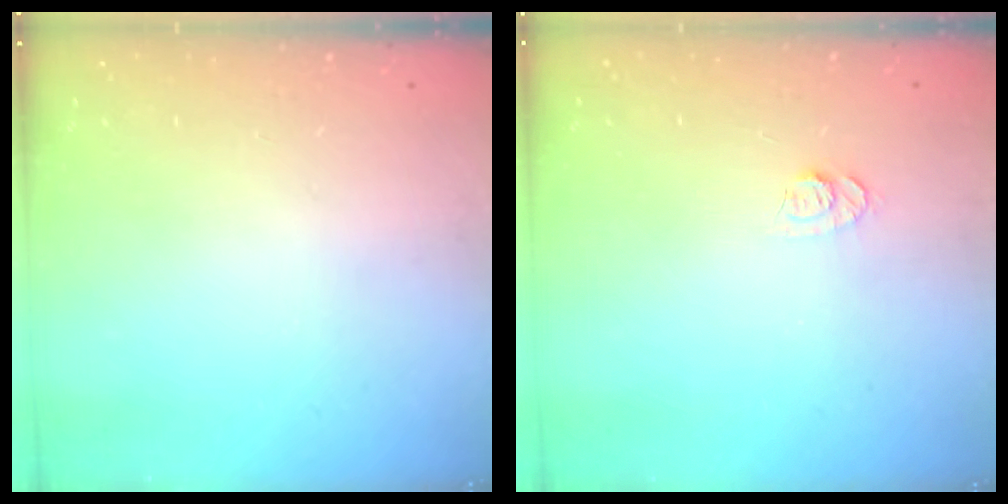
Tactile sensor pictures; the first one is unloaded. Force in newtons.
{"total": 6.4, "press": 6.4, "slide": 0.6}